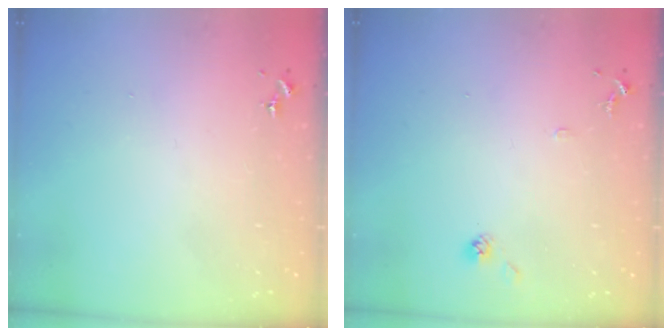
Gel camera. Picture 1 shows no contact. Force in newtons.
{"total": 7.8, "press": 7.7, "slide": 0.6}